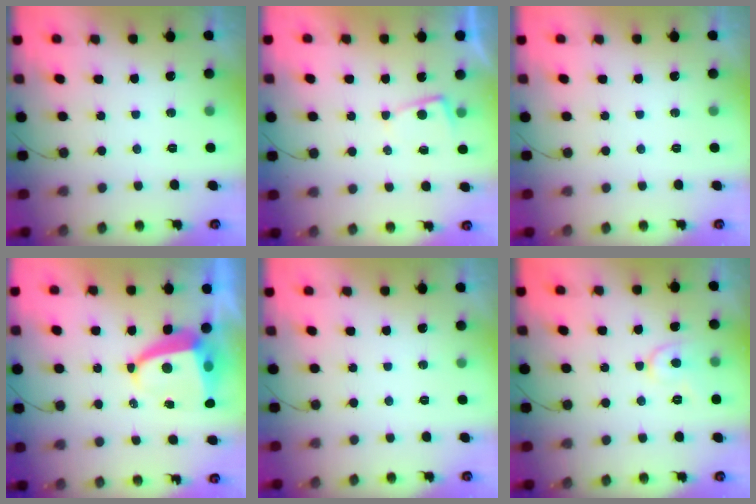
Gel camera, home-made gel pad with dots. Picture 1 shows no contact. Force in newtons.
{"total": 2.6, "press": 2.6, "slide": 0.4}
{"total": 0.0}
{"total": 5.7, "press": 5.7, "slide": 0.4}
{"total": 0.0}
{"total": 6.5, "press": 6.5, "slide": 0.6}